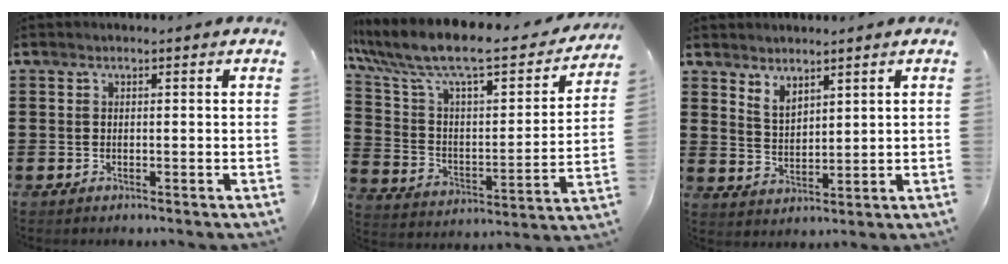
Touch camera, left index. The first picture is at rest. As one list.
[{"total": 10.0, "force": [8.0, 2.0, 5.7], "torque": [-0.147, -0.058, 0.132]}, {"total": 3.3, "force": [3.0, 1.1, 0.9], "torque": [-0.024, -0.004, 0.056]}]